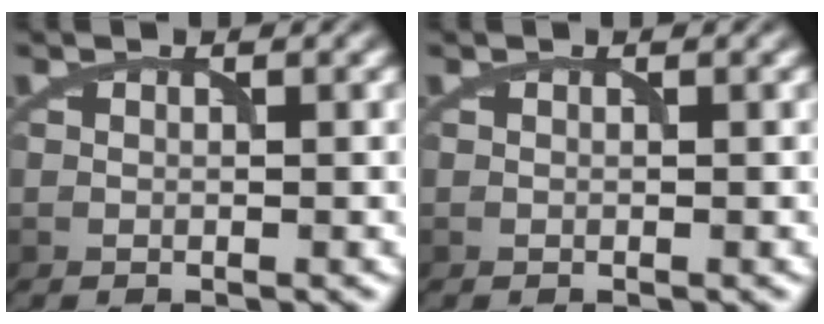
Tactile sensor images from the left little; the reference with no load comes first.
{"total": 0.0}